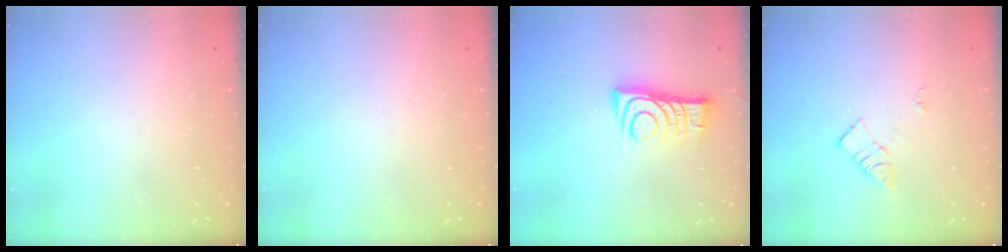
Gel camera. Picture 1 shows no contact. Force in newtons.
{"total": 0.0}
{"total": 10.7, "press": 10.7, "slide": 0.4}
{"total": 7.5, "press": 7.5, "slide": 0.3}